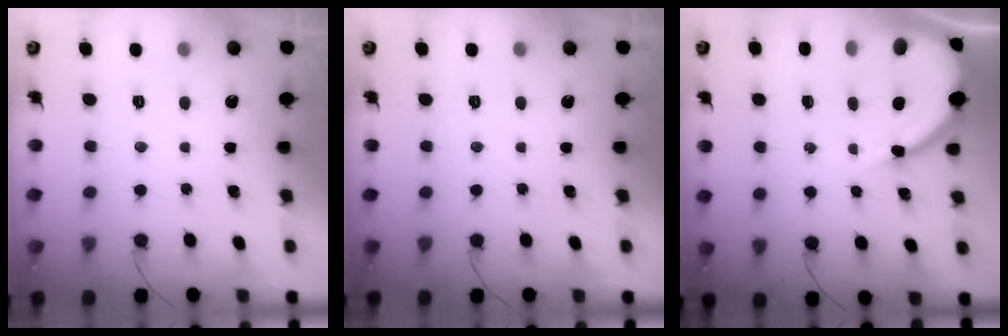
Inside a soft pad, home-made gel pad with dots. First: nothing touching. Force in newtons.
{"total": 0.0}
{"total": 11.5, "press": 11.4, "slide": 1.2}